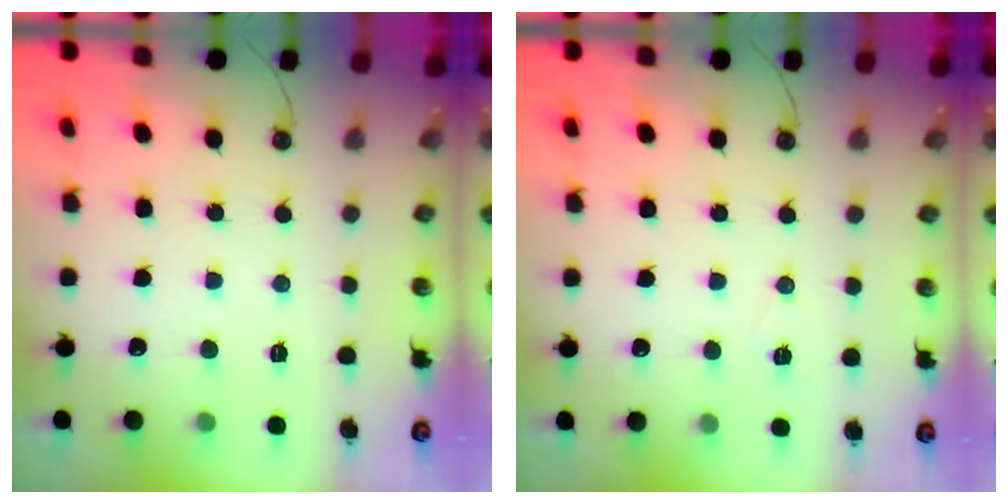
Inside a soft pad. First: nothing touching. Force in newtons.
{"total": 6.3, "press": 4.4, "slide": 4.5}